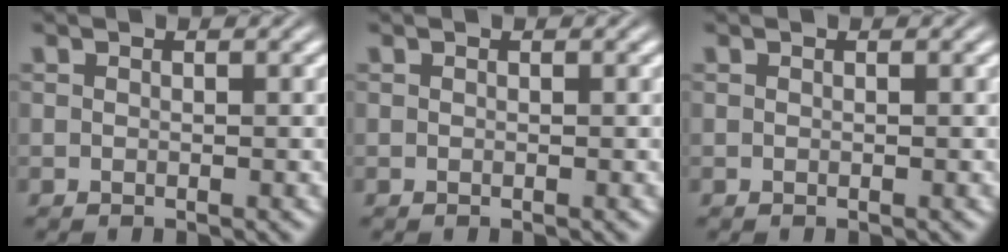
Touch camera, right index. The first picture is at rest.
{"total": 0.0}
{"total": 0.0}